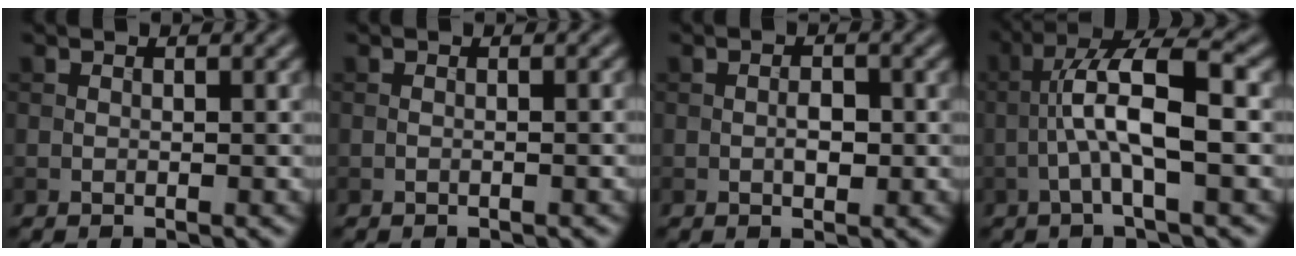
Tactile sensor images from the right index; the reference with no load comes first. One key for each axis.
{"total": 0.8, "fx": -0.2, "fy": 0.2, "fz": 0.7, "tx": -0.010, "ty": -0.001, "tz": -0.009}
{"total": 1.7, "fx": -0.2, "fy": 0.9, "fz": 1.5, "tx": -0.023, "ty": 0.002, "tz": -0.005}
{"total": 6.9, "fx": -1.0, "fy": 1.6, "fz": 6.7, "tx": -0.126, "ty": 0.021, "tz": -0.022}